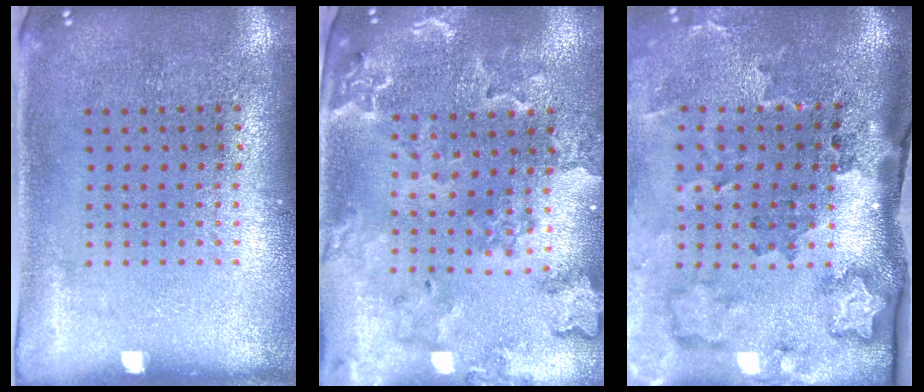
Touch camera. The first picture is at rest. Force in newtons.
{"total": 1.8, "press": 1.8, "slide": 0.3}
{"total": 3.5, "press": 2.3, "slide": 2.7}